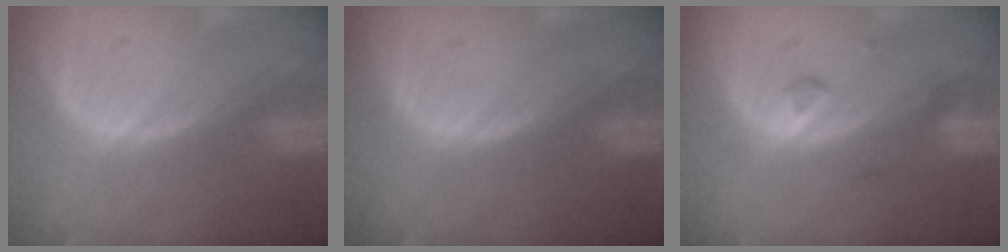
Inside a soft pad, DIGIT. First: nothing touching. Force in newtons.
{"total": 0.0}
{"total": 2.1, "press": 2.1, "slide": 0.1}